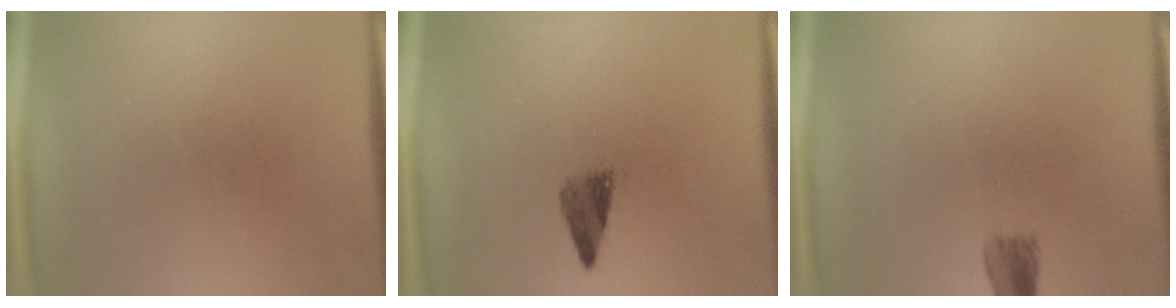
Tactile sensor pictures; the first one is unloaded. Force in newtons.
{"total": 2.9}
{"total": 2.5}